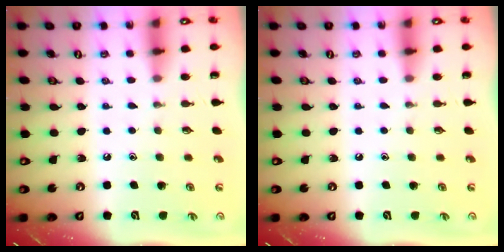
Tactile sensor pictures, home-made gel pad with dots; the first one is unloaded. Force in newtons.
{"total": 0.0}